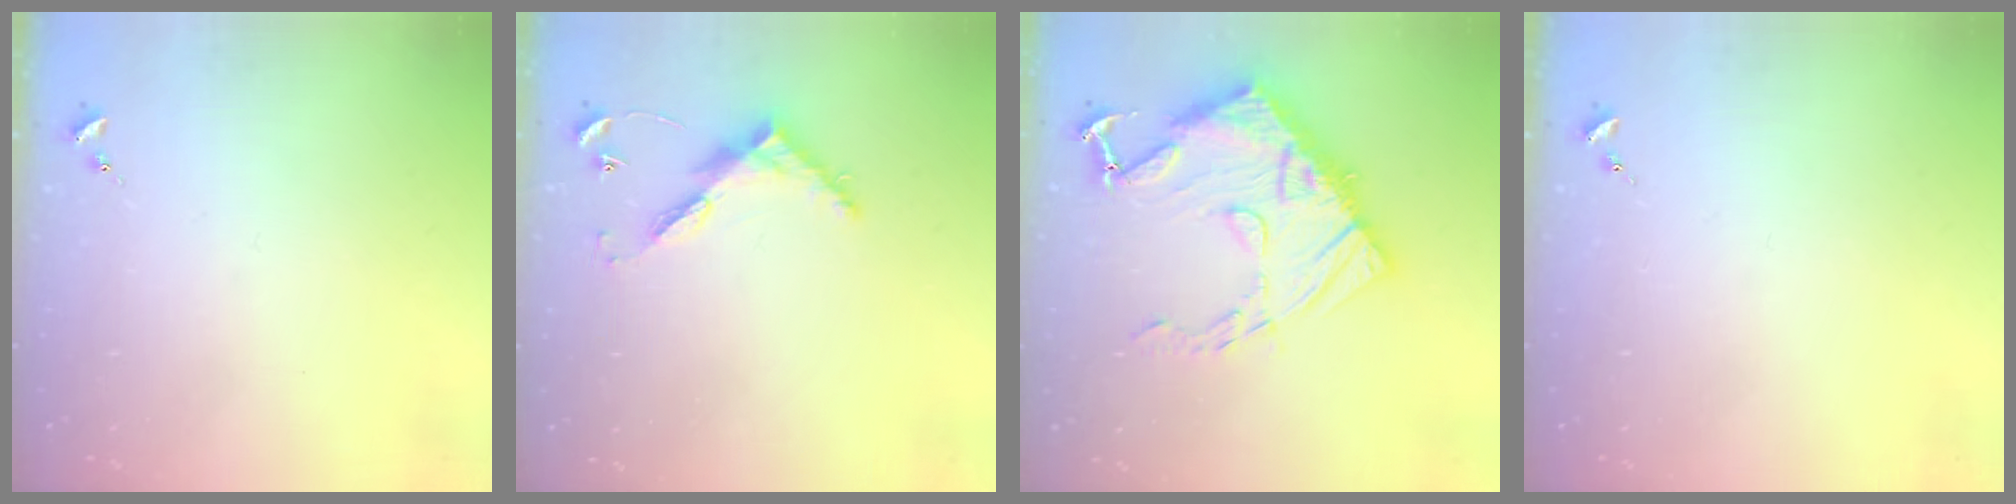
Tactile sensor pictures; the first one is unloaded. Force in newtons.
{"total": 6.8, "press": 6.8, "slide": 0.5}
{"total": 22.1, "press": 22.0, "slide": 2.0}
{"total": 0.0}